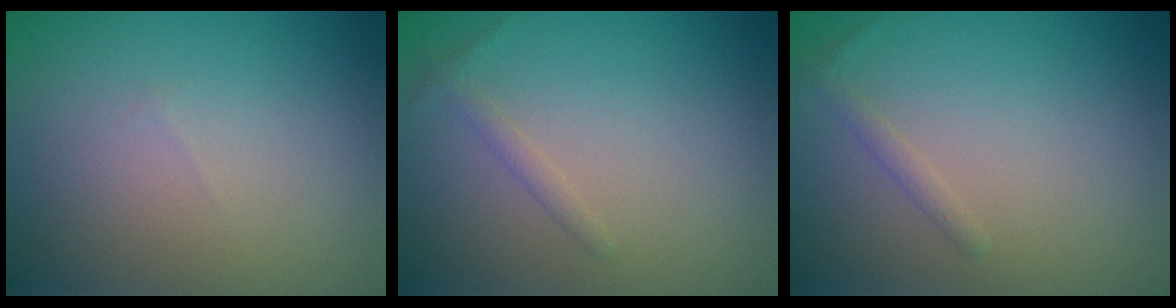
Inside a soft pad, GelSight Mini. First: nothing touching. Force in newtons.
{"total": 0.9, "press": 0.9, "slide": 0.1}
{"total": 0.9, "press": 0.9, "slide": 0.1}